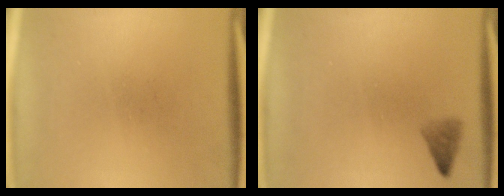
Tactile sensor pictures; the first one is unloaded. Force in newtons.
{"total": 1.6}